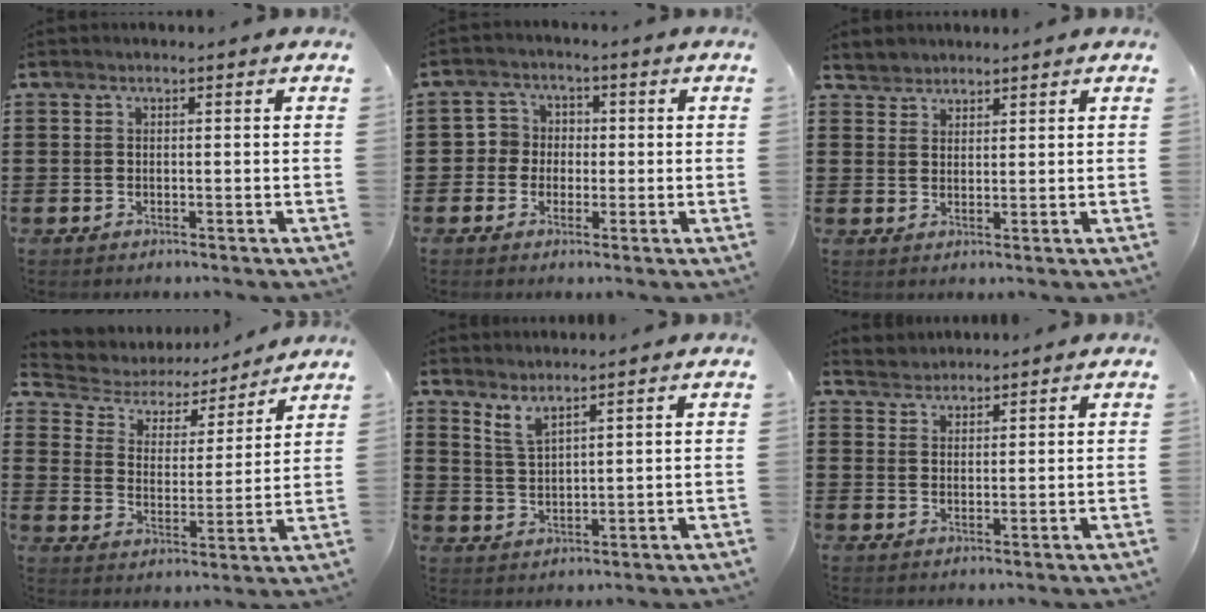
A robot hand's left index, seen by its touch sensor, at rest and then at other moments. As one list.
[{"total": 3.5, "force": [-1.1, 3.3, 0.6], "torque": [-0.028, 0.010, -0.027]}, {"total": 2.0, "force": [1.8, 0.7, -0.4], "torque": [0.002, 0.005, 0.037]}, {"total": 4.3, "force": [3.8, 1.8, 1.0], "torque": [-0.045, -0.025, 0.058]}, {"total": 3.3, "force": [2.8, 0.5, 1.7], "torque": [-0.039, -0.002, 0.051]}, {"total": 2.0, "force": [1.9, 0.4, -0.5], "torque": [0.003, 0.001, 0.038]}]